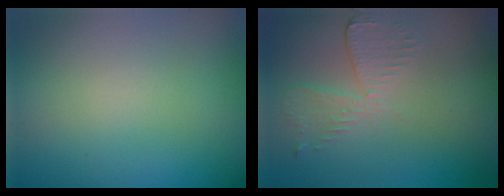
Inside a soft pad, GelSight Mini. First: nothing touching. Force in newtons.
{"total": 2.7, "press": 2.4, "slide": 1.2}